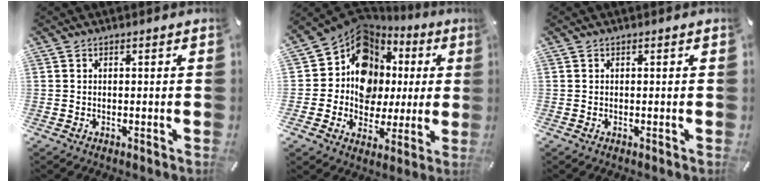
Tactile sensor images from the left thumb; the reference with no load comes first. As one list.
[{"total": 13.4, "force": [4.5, 11.5, 5.3], "torque": [-0.096, -0.058, 0.083]}, {"total": 0.0}]